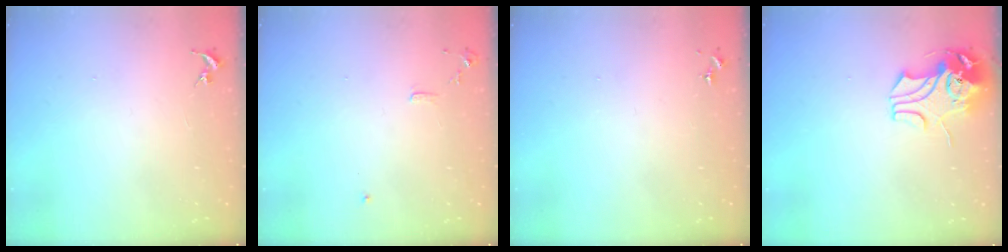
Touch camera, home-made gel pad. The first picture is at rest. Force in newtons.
{"total": 6.0, "press": 6.0, "slide": 0.7}
{"total": 0.0}
{"total": 9.6, "press": 9.5, "slide": 1.4}